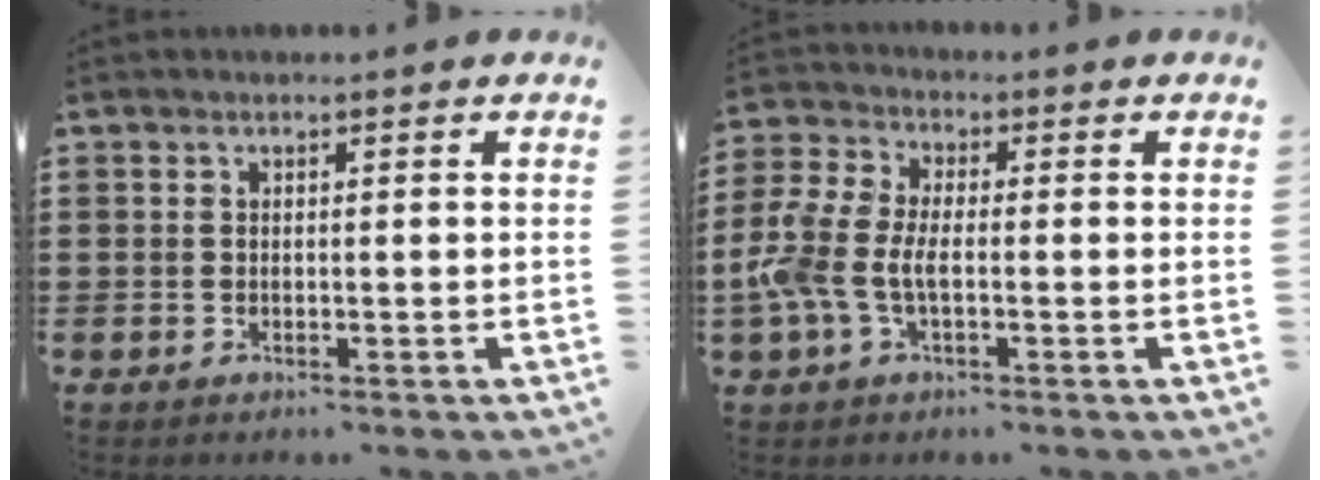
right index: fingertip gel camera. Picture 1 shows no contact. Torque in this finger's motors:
{"motor_torque": [1.40, 0.11, 0.78, 0.21]}